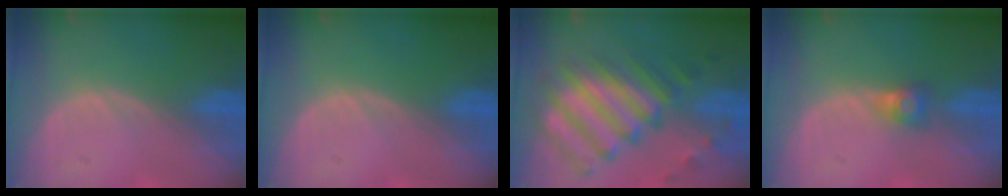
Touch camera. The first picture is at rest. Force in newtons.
{"total": 0.0}
{"total": 11.9, "press": 10.4, "slide": 5.8}
{"total": 2.7, "press": 2.5, "slide": 1.0}